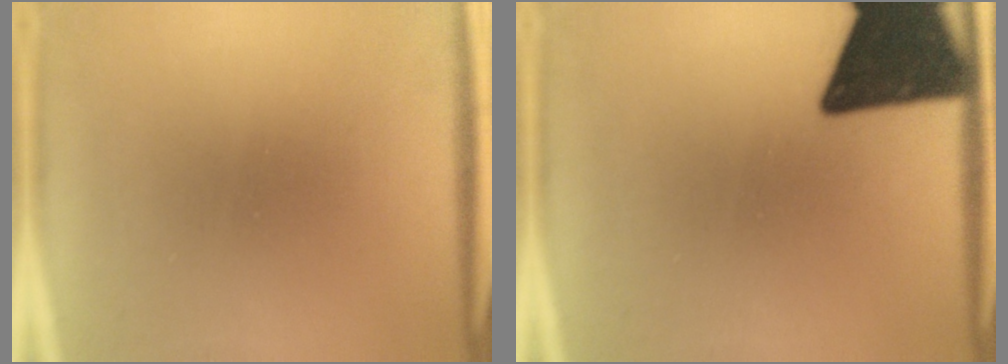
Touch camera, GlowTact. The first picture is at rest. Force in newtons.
{"total": 18.5}